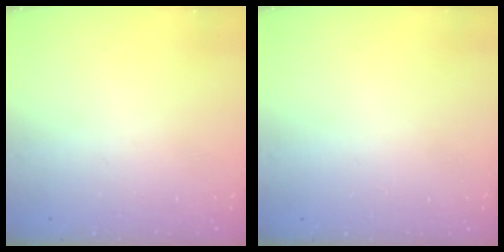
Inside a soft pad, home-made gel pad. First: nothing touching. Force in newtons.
{"total": 0.8, "press": 0.8, "slide": 0.1}